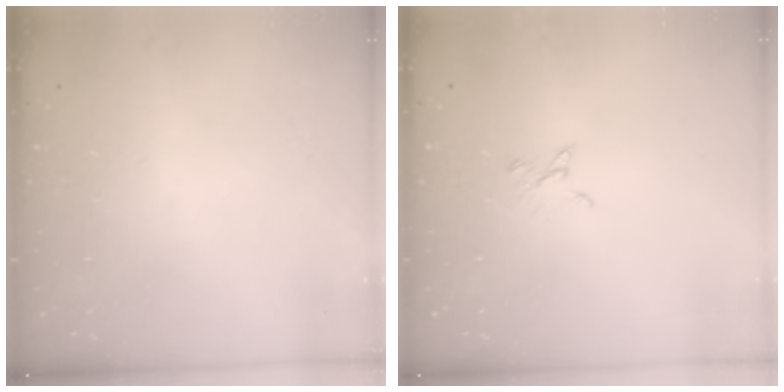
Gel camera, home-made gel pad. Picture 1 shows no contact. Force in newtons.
{"total": 2.1, "press": 2.1, "slide": 0.3}